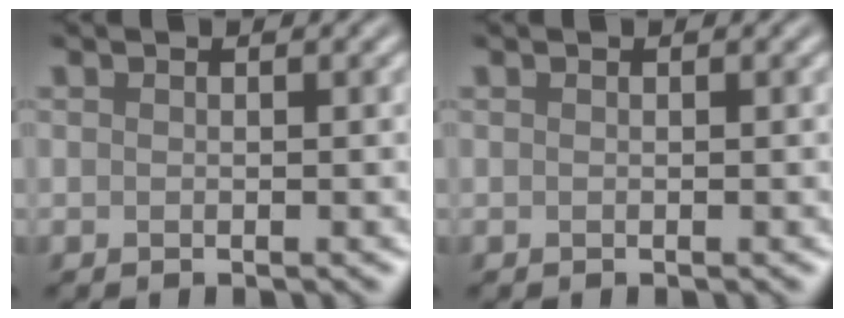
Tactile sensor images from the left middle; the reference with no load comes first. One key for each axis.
{"total": 0.0}